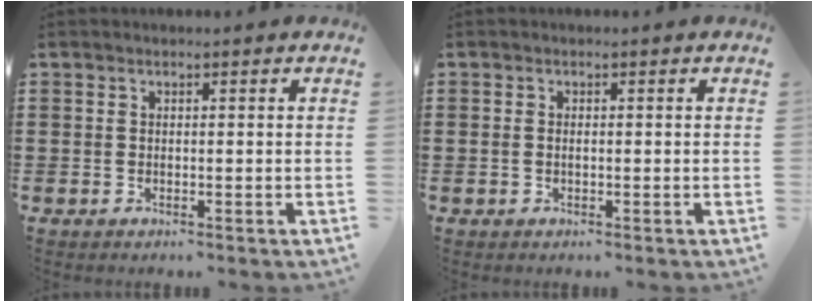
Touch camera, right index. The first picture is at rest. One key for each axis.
{"total": 0.8, "fx": -0.1, "fy": 0.4, "fz": 0.7, "tx": -0.015, "ty": 0.000, "tz": -0.002}